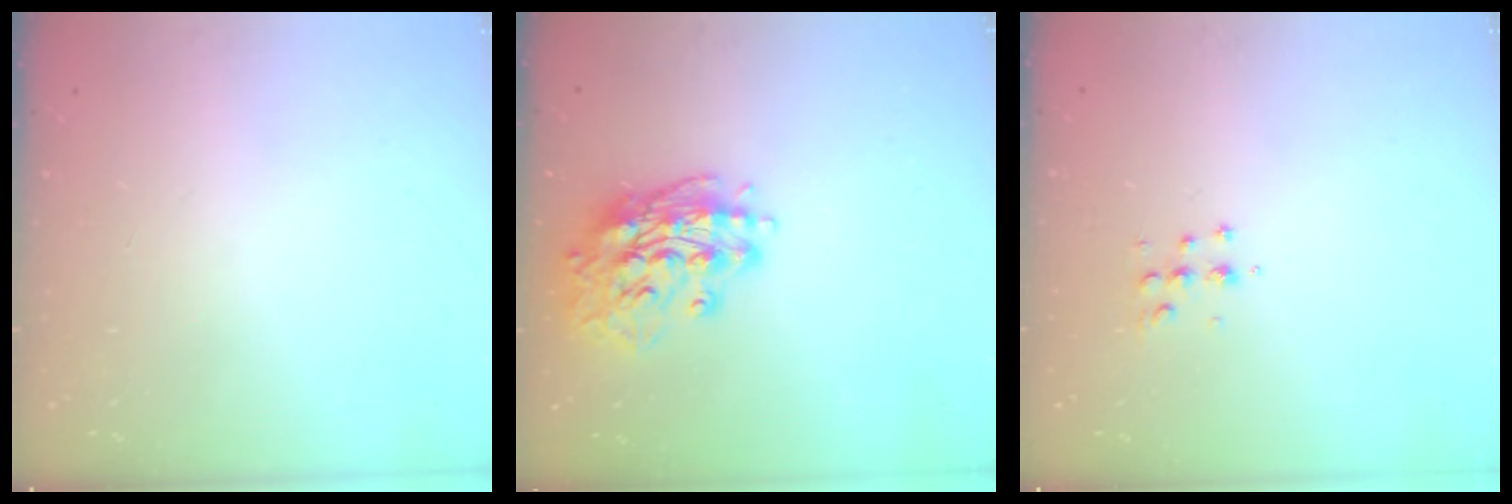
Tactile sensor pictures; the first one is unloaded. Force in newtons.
{"total": 15.4, "press": 15.2, "slide": 2.6}
{"total": 5.4, "press": 5.3, "slide": 0.7}